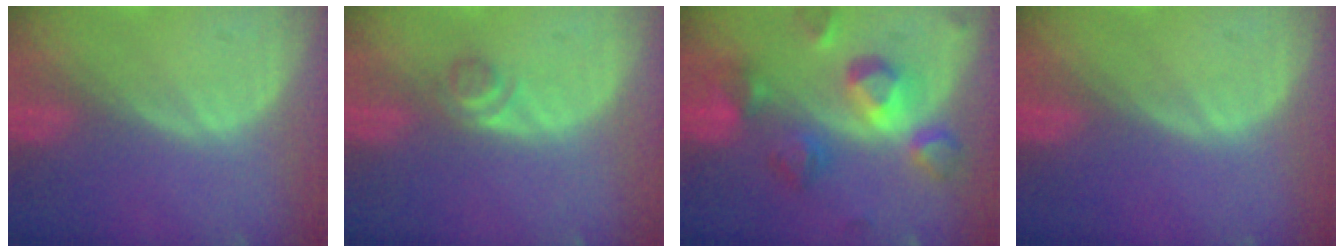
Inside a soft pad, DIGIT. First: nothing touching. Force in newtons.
{"total": 1.9, "press": 1.7, "slide": 0.8}
{"total": 8.5, "press": 8.5, "slide": 0.4}
{"total": 0.0}